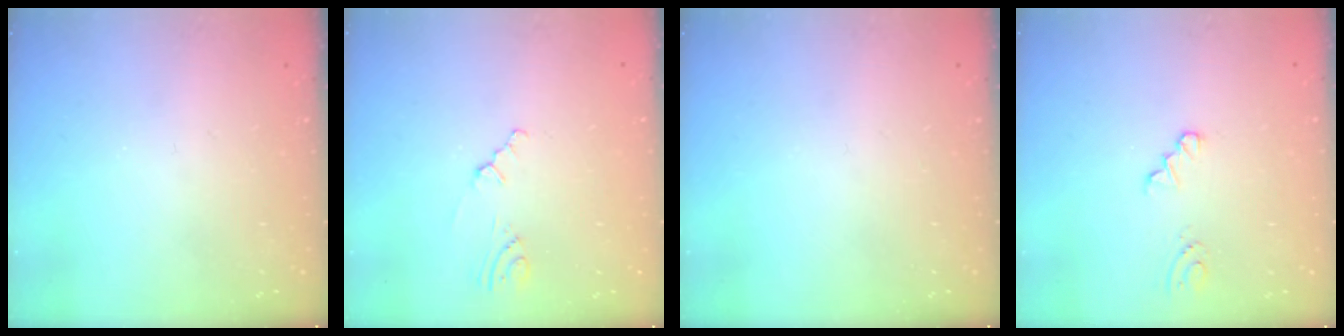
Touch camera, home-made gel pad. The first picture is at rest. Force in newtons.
{"total": 1.3, "press": 1.2, "slide": 0.4}
{"total": 0.0}
{"total": 0.0}